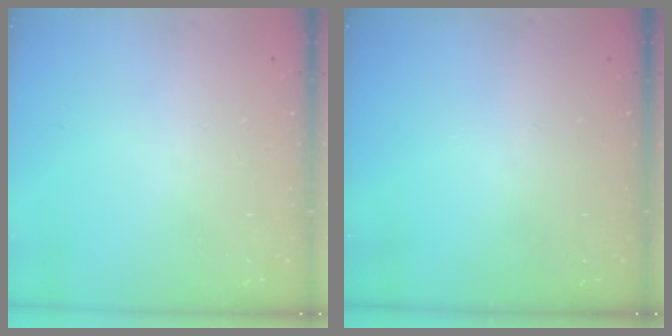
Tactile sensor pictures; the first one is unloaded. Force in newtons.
{"total": 0.0}